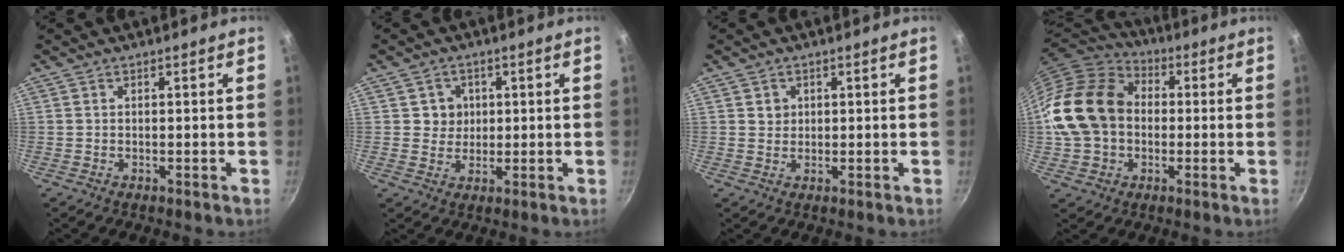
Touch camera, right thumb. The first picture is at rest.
{"total": 4.0, "force": [0.9, 3.8, 0.8], "torque": [0.015, 0.000, 0.012]}
{"total": 1.9, "force": [0.6, 1.8, 0.4], "torque": [0.002, 0.002, 0.008]}
{"total": 18.6, "force": [0.6, 14.4, 11.9], "torque": [-0.212, 0.034, 0.004]}